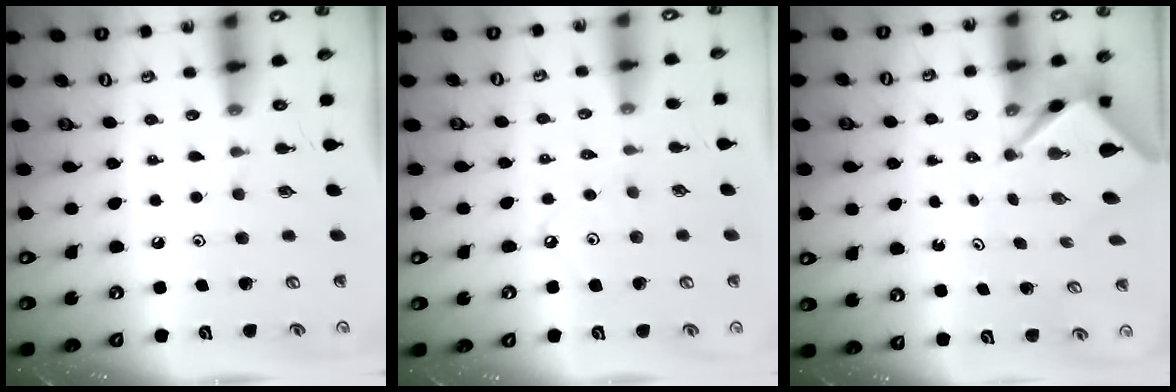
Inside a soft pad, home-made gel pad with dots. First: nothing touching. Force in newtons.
{"total": 3.8, "press": 3.7, "slide": 0.6}
{"total": 3.1, "press": 3.1, "slide": 0.2}